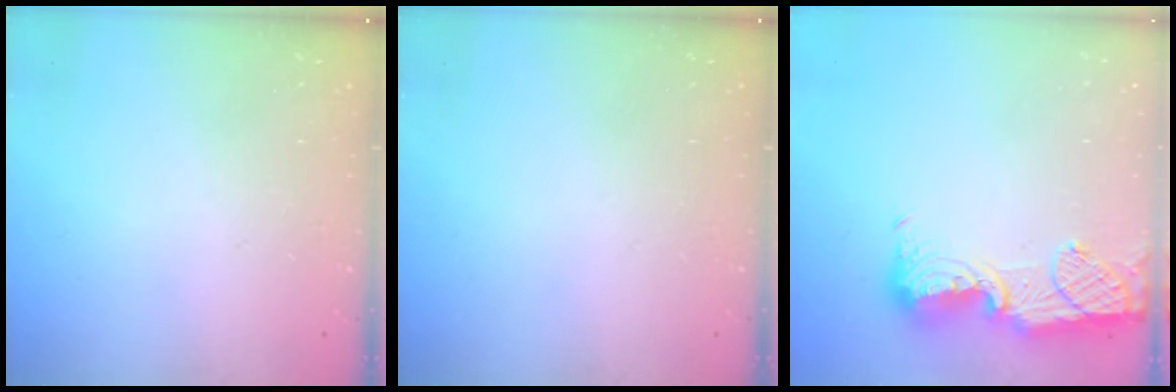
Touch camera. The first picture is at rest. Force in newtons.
{"total": 0.0}
{"total": 13.9, "press": 13.8, "slide": 1.2}